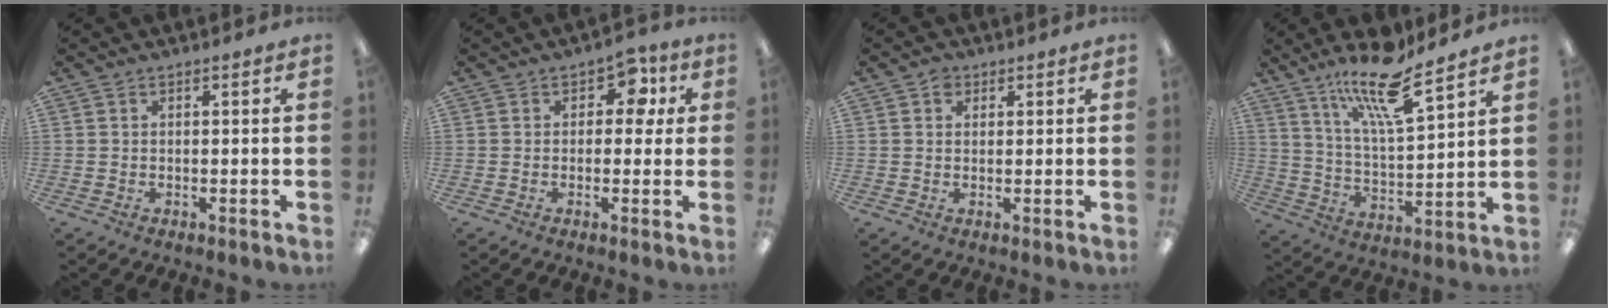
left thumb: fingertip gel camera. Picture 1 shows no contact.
{"total": 6.2, "force": [2.0, 4.1, 4.1], "torque": [-0.047, 0.002, 0.028]}
{"total": 2.3, "force": [1.3, 1.7, 0.7], "torque": [-0.008, -0.001, 0.023]}
{"total": 16.1, "force": [12.0, 3.6, 10.1], "torque": [-0.184, -0.064, 0.200]}